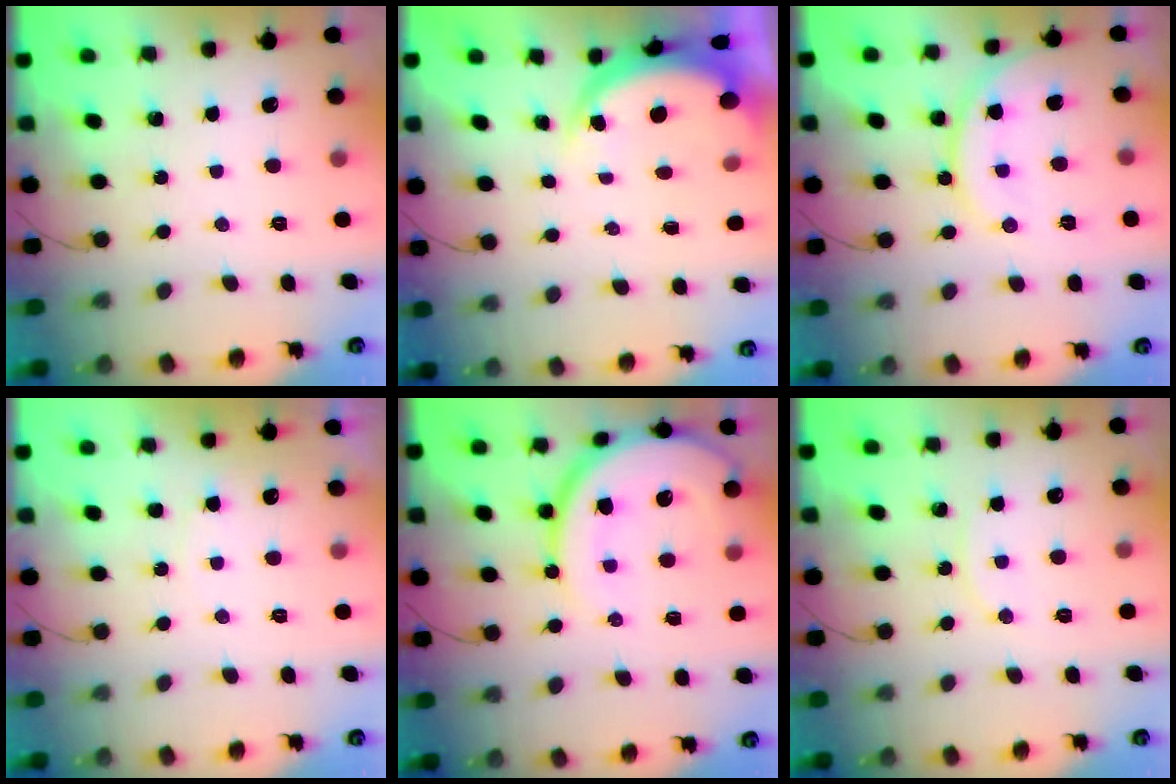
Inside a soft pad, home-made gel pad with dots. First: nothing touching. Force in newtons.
{"total": 4.6, "press": 4.4, "slide": 1.1}
{"total": 12.1, "press": 12.1, "slide": 0.5}
{"total": 3.7, "press": 3.6, "slide": 0.4}
{"total": 15.4, "press": 15.3, "slide": 1.7}
{"total": 6.4, "press": 6.4, "slide": 0.3}